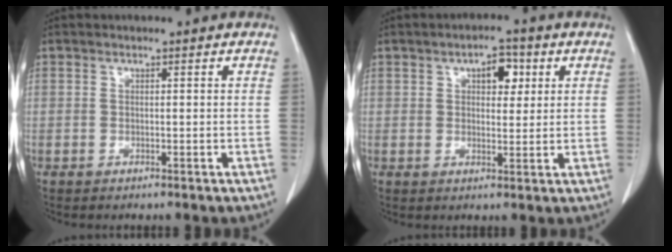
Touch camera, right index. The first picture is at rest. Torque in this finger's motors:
{"motor_torque": [0.42, 0.40, 0.08, 0.03]}